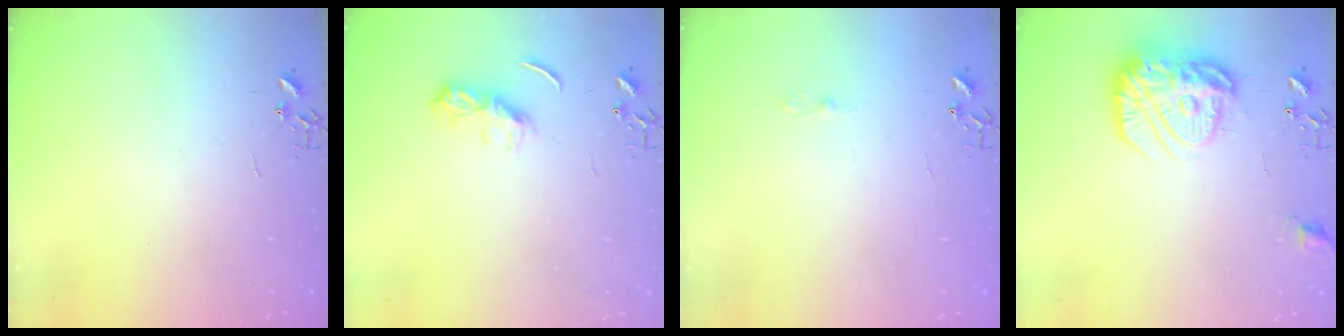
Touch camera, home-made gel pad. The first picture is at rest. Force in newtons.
{"total": 6.7, "press": 6.7, "slide": 0.6}
{"total": 2.5, "press": 2.5, "slide": 0.3}
{"total": 17.7, "press": 17.6, "slide": 1.4}